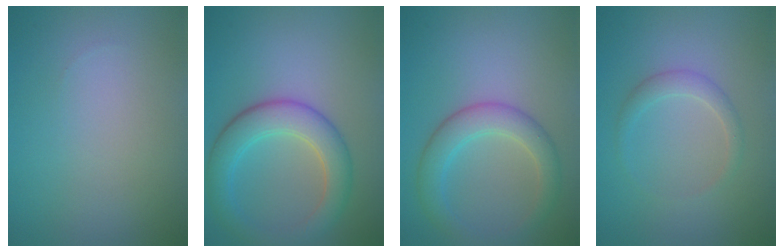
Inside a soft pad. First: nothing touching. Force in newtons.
{"total": 5.2, "press": 5.2, "slide": 0.1}
{"total": 3.9, "press": 3.9, "slide": 0.0}
{"total": 1.7, "press": 1.7, "slide": 0.0}